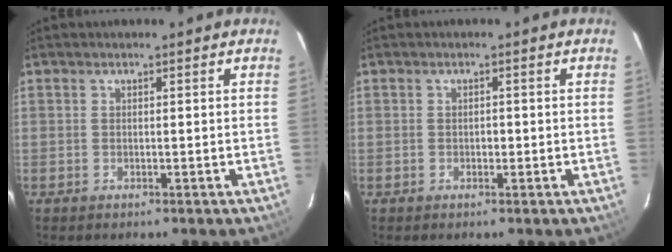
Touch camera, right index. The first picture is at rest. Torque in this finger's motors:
{"motor_torque": [0.16, 0.07, 0.08, 0.01]}